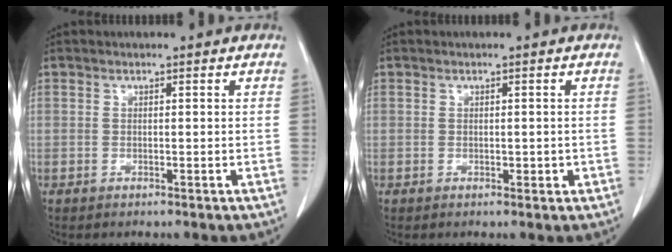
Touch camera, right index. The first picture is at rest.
{"total": 1.4, "force": [-0.3, 0.9, 1.1], "torque": [-0.012, 0.004, 0.002]}